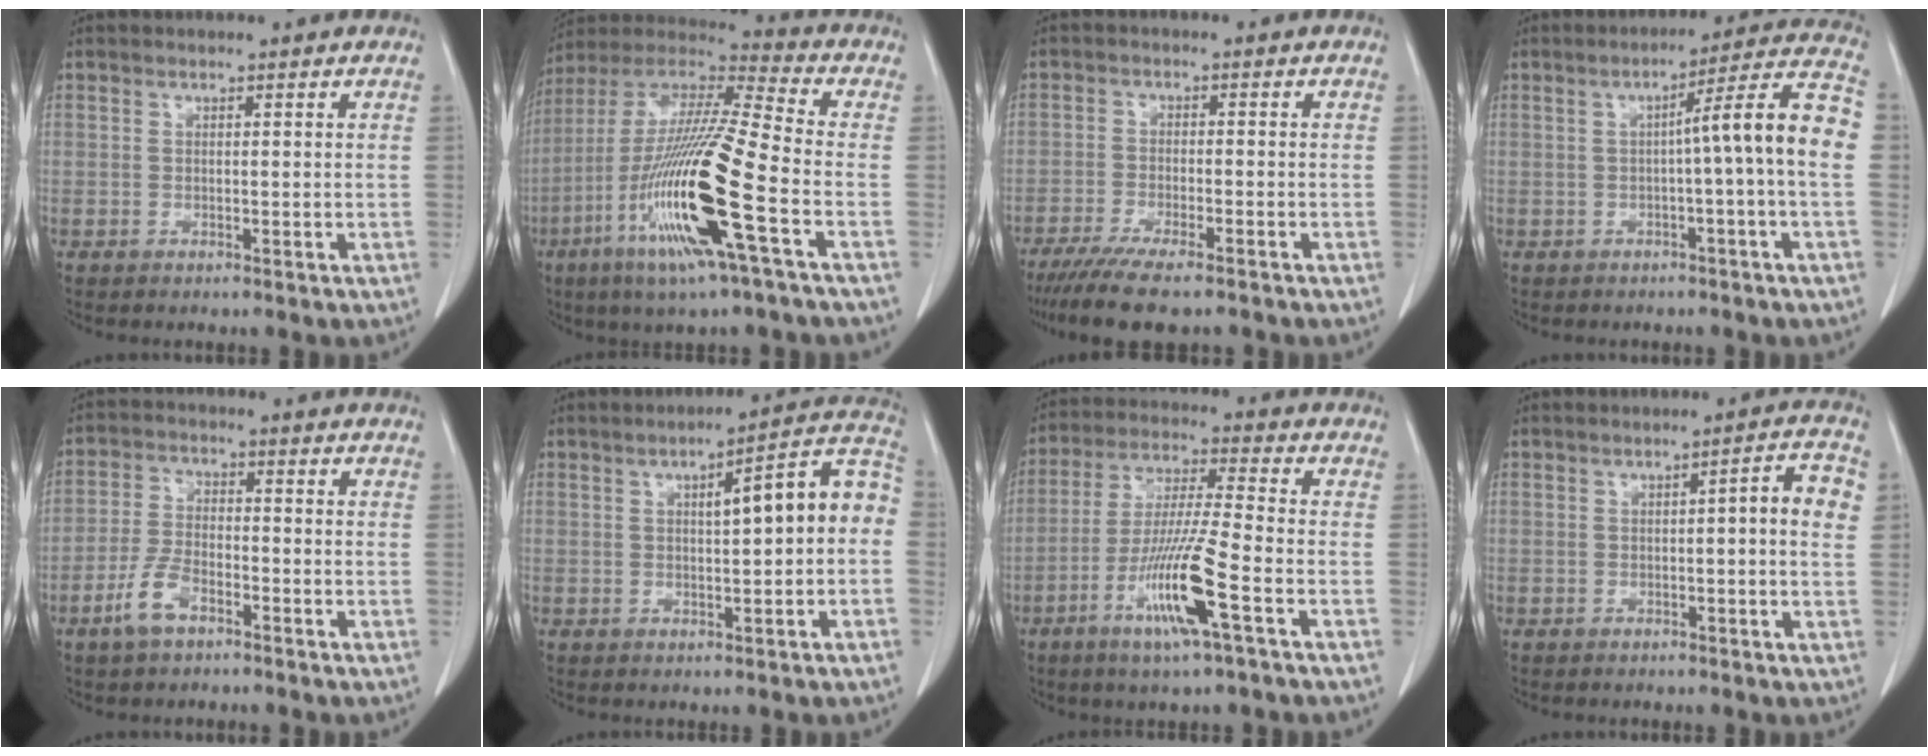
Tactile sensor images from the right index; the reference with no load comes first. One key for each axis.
{"total": 21.1, "fx": -7.3, "fy": 0.6, "fz": 19.8, "tx": -0.419, "ty": -0.031, "tz": -0.144}
{"total": 10.0, "fx": -8.0, "fy": 1.4, "fz": 5.8, "tx": -0.087, "ty": -0.021, "tz": -0.126}
{"total": 10.1, "fx": -0.7, "fy": -1.2, "fz": 10.0, "tx": -0.133, "ty": 0.022, "tz": -0.013}
{"total": 5.9, "fx": -3.6, "fy": 2.4, "fz": 4.1, "tx": -0.094, "ty": 0.000, "tz": -0.072}
{"total": 10.6, "fx": 0.9, "fy": 1.7, "fz": 10.4, "tx": -0.138, "ty": 0.037, "tz": 0.007}
{"total": 12.5, "fx": -5.3, "fy": -0.3, "fz": 11.3, "tx": -0.224, "ty": -0.017, "tz": -0.102}
{"total": 5.2, "fx": 0.6, "fy": 0.6, "fz": 5.2, "tx": -0.065, "ty": 0.013, "tz": 0.002}